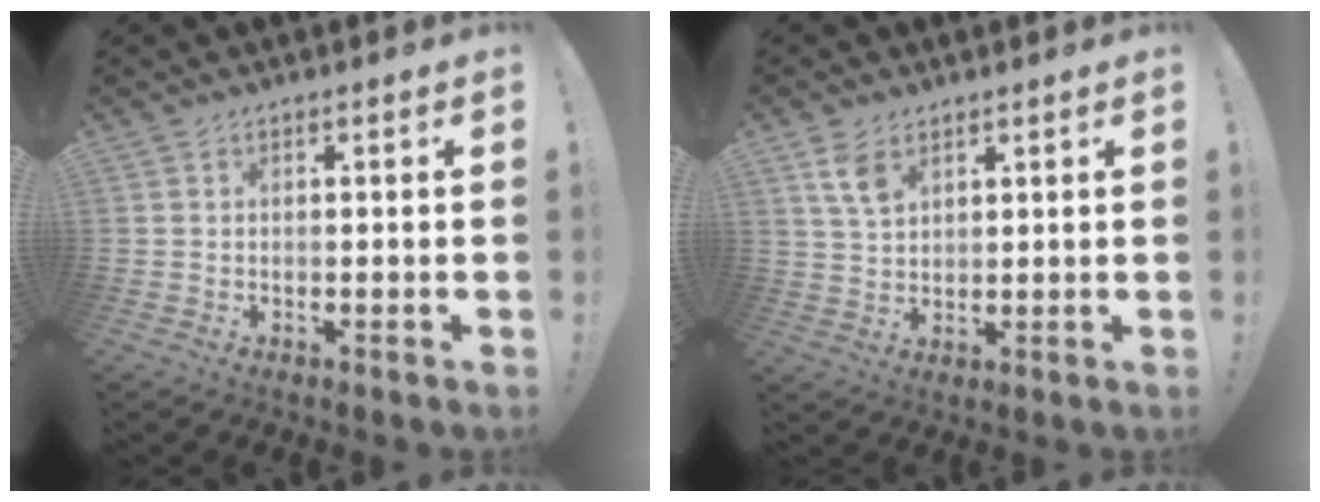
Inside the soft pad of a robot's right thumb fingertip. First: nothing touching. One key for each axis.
{"total": 6.0, "fx": 3.4, "fy": 3.3, "fz": 3.7, "tx": -0.058, "ty": -0.018, "tz": 0.064}